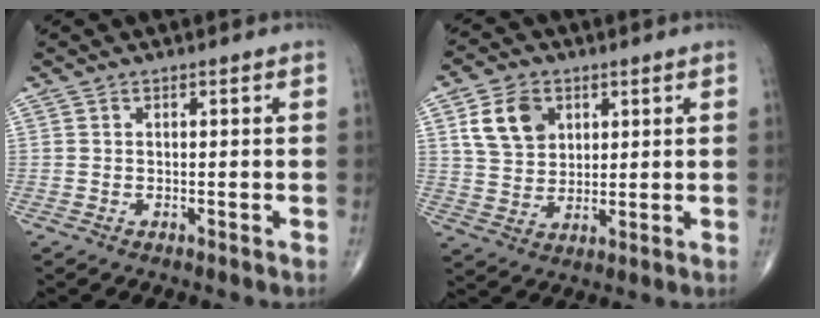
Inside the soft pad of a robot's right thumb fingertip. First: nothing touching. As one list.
[{"total": 9.0, "force": [3.5, 6.7, 4.9], "torque": [-0.069, -0.011, 0.069]}]